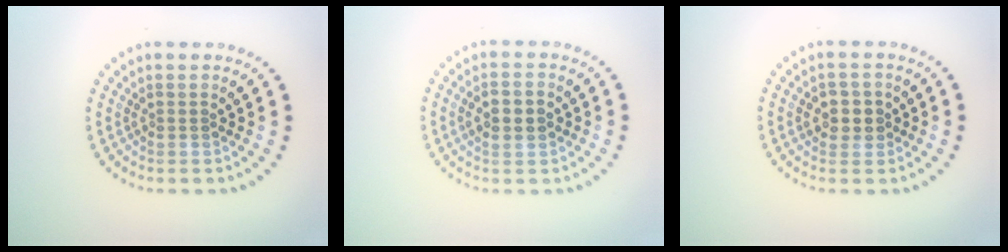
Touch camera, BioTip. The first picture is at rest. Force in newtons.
{"total": 2.5, "press": 2.5, "slide": 0.1}
{"total": 2.3, "press": 2.2, "slide": 0.6}